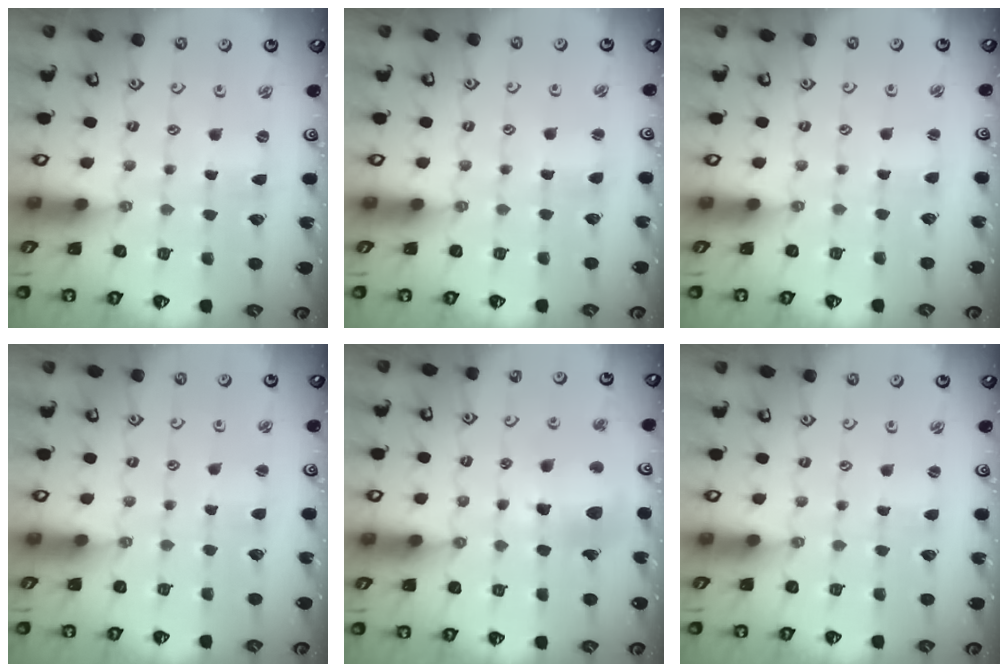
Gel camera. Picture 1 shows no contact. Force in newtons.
{"total": 1.3, "press": 1.2, "slide": 0.2}
{"total": 1.1, "press": 1.1, "slide": 0.1}
{"total": 1.7, "press": 1.7, "slide": 0.2}
{"total": 12.6, "press": 12.5, "slide": 1.6}
{"total": 0.0}